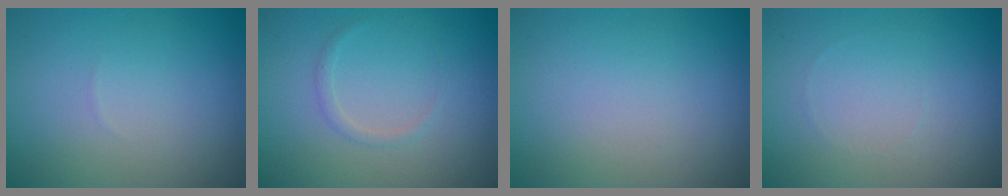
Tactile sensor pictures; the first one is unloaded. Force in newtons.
{"total": 0.8, "press": 0.8, "slide": 0.0}
{"total": 0.0}
{"total": 0.0}